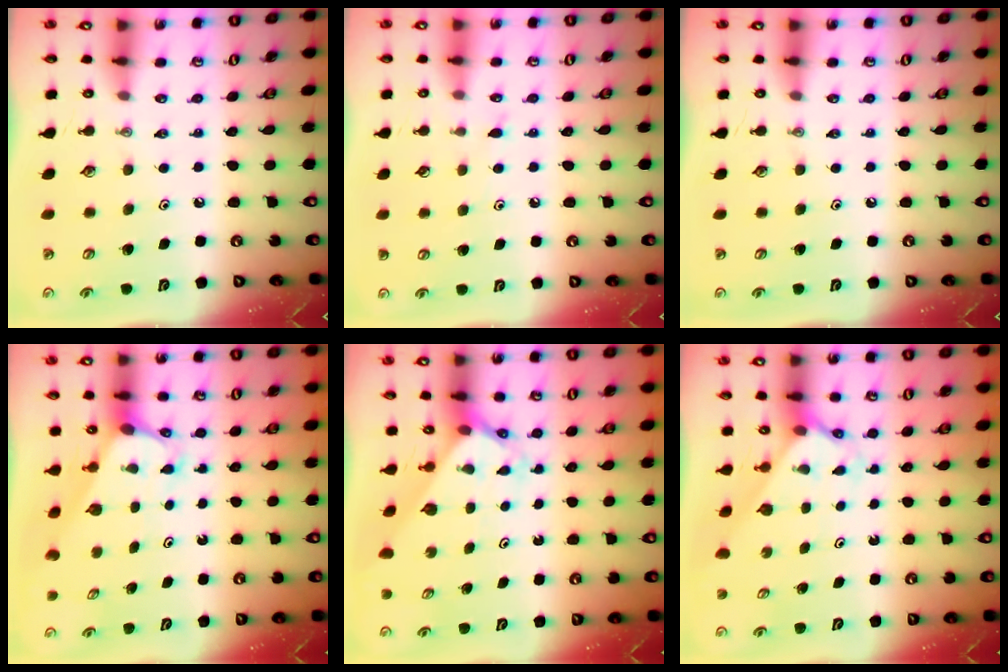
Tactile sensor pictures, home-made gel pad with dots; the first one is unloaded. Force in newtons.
{"total": 4.3, "press": 4.2, "slide": 0.6}
{"total": 0.0}
{"total": 2.6, "press": 2.6, "slide": 0.1}
{"total": 2.5, "press": 2.5, "slide": 0.3}
{"total": 2.5, "press": 2.5, "slide": 0.2}